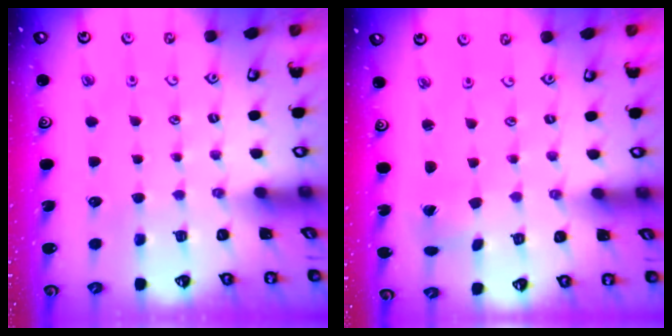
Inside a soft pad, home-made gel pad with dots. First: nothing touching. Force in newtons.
{"total": 1.5, "press": 1.5, "slide": 0.1}